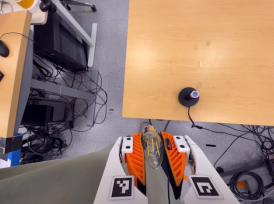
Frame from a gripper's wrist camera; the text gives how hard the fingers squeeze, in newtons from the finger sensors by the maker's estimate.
{"total": 18.6, "left": 19.0, "right": 18.2}